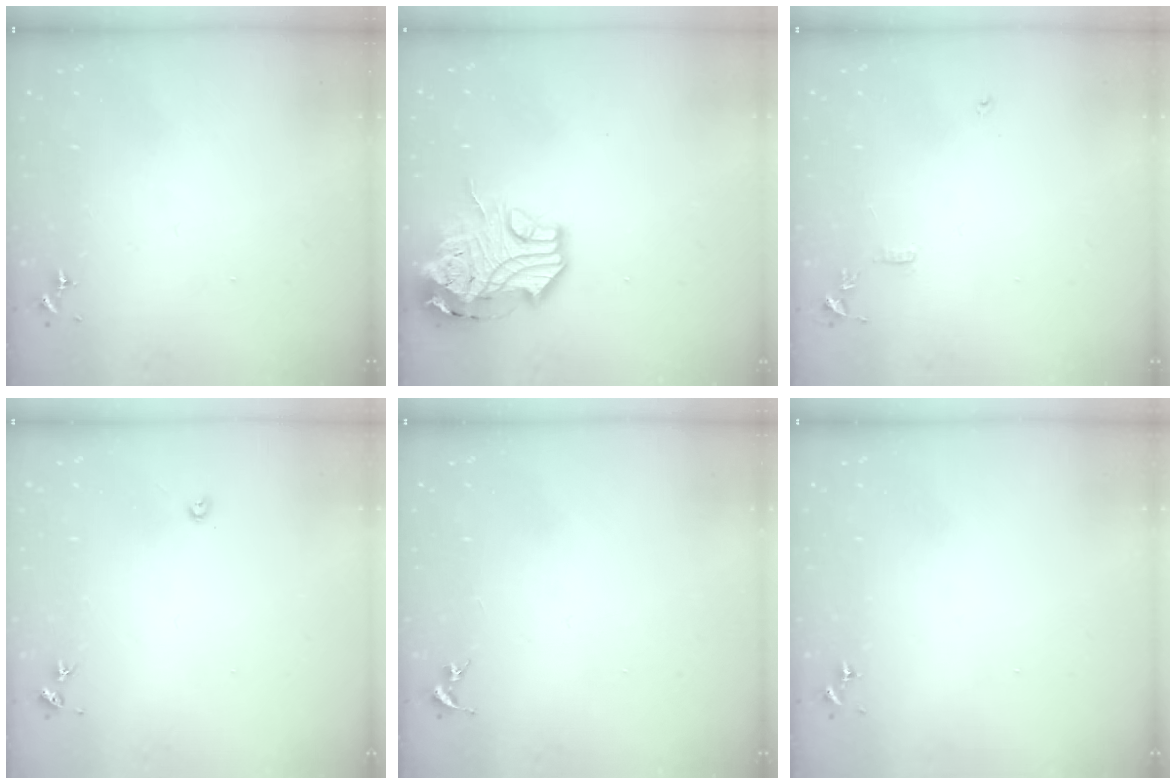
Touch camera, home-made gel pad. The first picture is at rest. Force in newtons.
{"total": 15.4, "press": 15.3, "slide": 2.0}
{"total": 7.8, "press": 7.8, "slide": 0.8}
{"total": 4.1, "press": 4.1, "slide": 0.4}
{"total": 0.0}
{"total": 0.0}